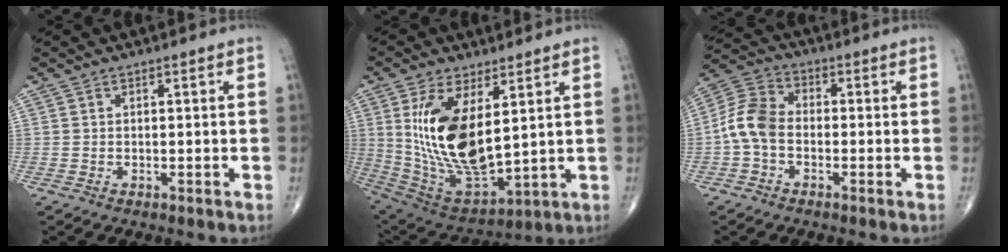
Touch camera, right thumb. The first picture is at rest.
{"total": 18.5, "force": [4.2, 8.5, 15.9], "torque": [-0.296, -0.027, 0.102]}
{"total": 8.1, "force": [-1.6, 5.5, 5.7], "torque": [-0.108, 0.024, -0.047]}